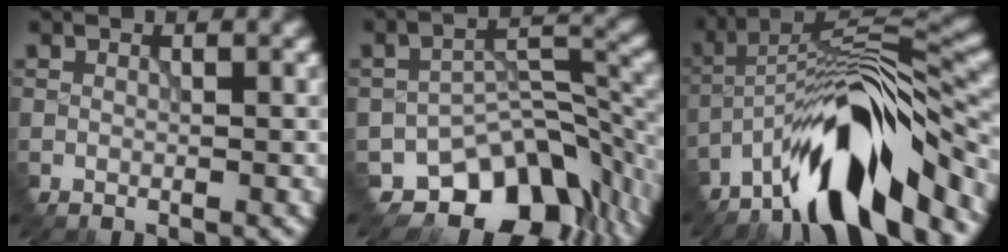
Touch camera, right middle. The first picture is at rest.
{"total": 10.9, "force": [-7.6, 5.7, 5.4], "torque": [-0.069, -0.011, -0.119]}
{"total": 12.1, "force": [-7.8, 2.7, 8.8], "torque": [-0.143, 0.014, -0.145]}